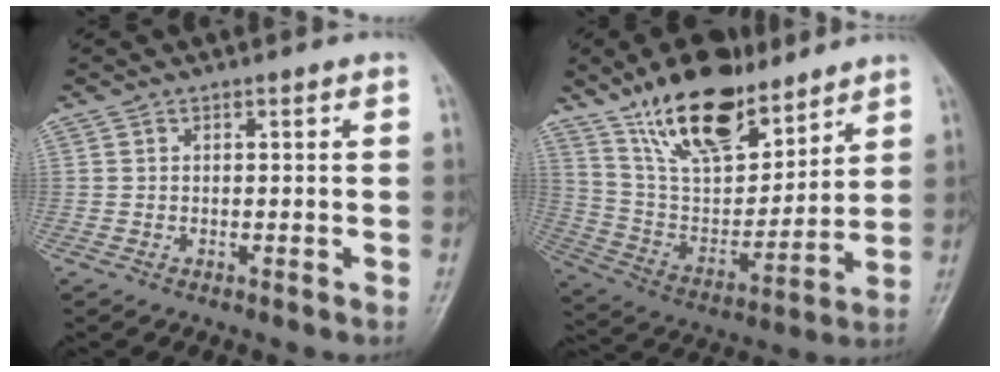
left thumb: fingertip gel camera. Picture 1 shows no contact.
{"total": 20.7, "force": [14.1, 9.2, 12.1], "torque": [-0.158, -0.068, 0.259]}